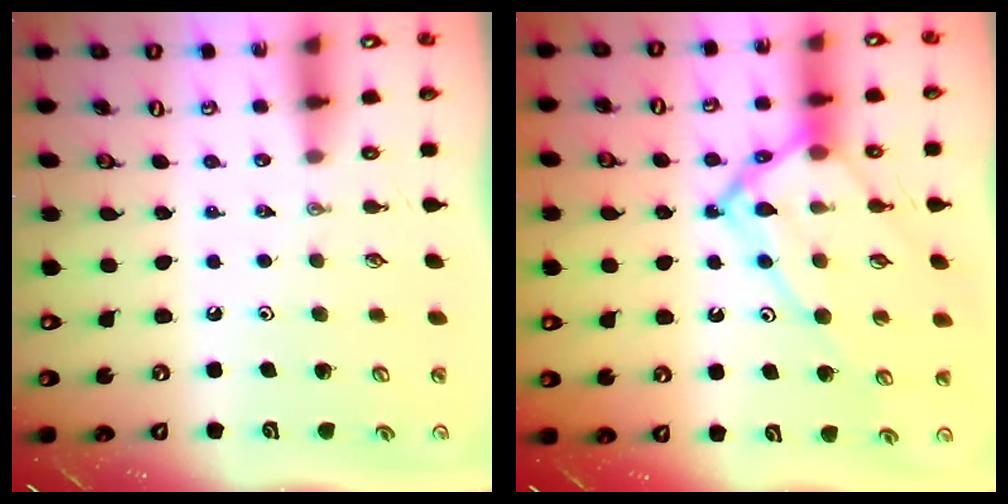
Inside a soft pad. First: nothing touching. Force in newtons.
{"total": 14.9, "press": 14.8, "slide": 1.3}